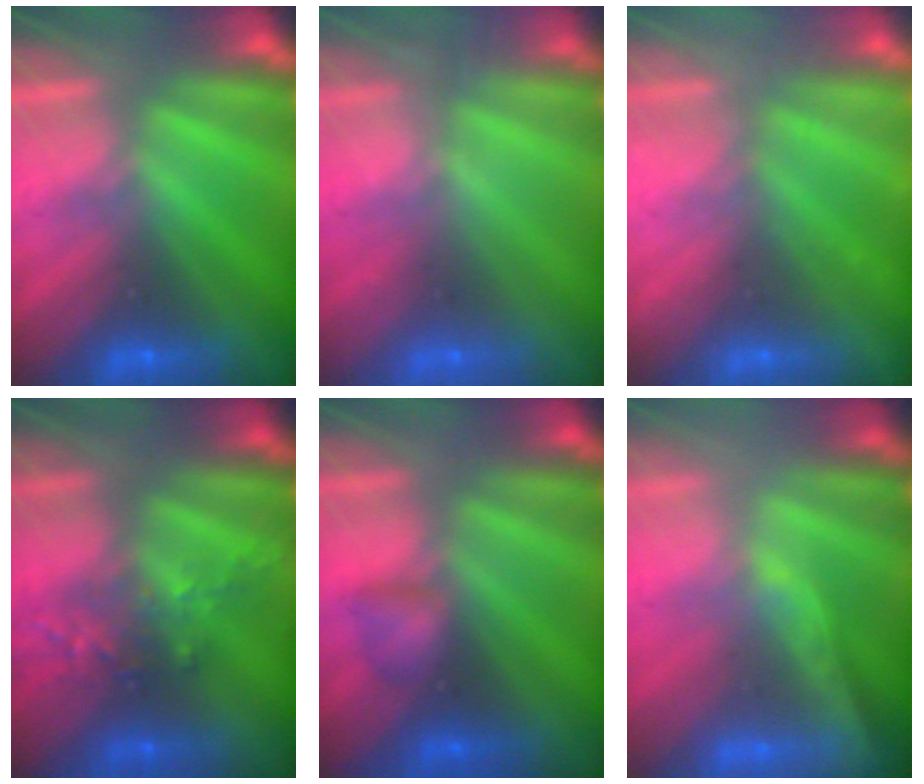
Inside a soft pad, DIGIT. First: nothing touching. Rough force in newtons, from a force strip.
{"total": 2.5}
{"total": 2.3}
{"total": 2.5}
{"total": 1.9}
{"total": 1.8}